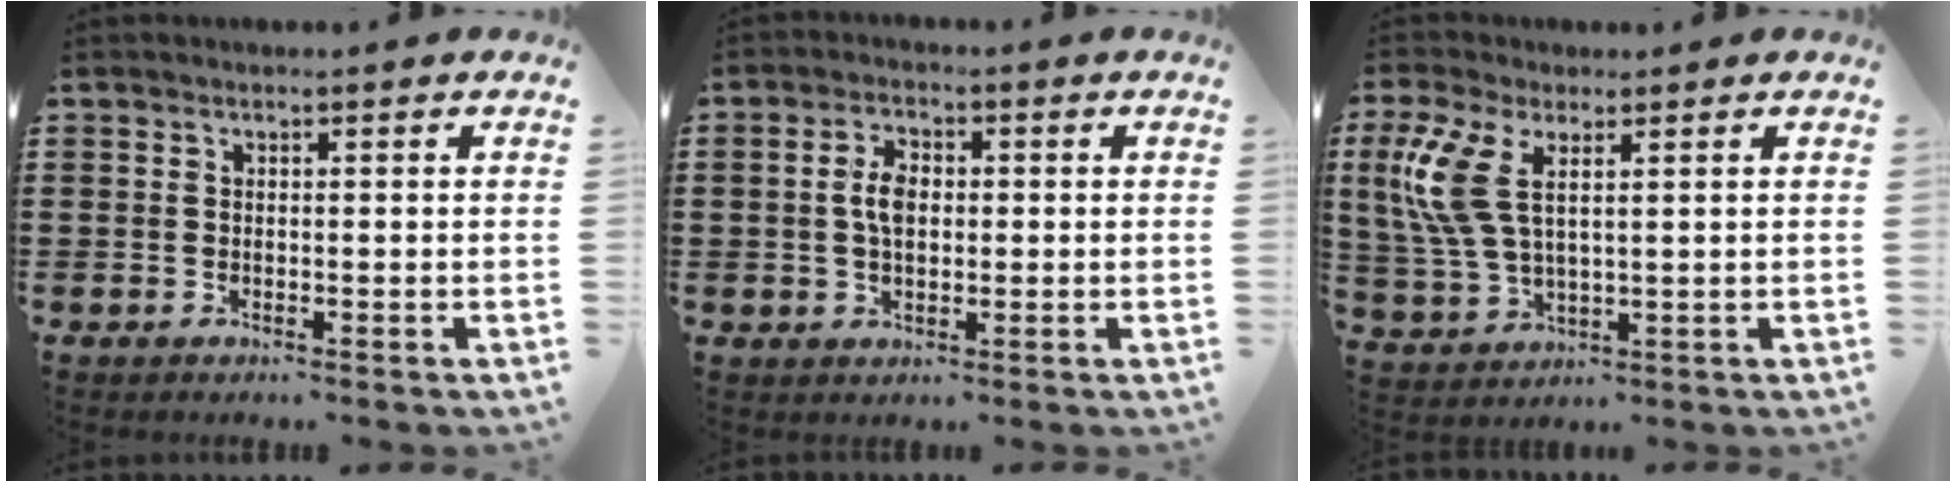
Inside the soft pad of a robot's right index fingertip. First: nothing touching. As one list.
[{"total": 4.4, "force": [0.2, 2.5, 3.7], "torque": [-0.081, 0.008, -0.001]}, {"total": 7.7, "force": [3.0, 3.5, 6.2], "torque": [-0.165, -0.001, 0.045]}]